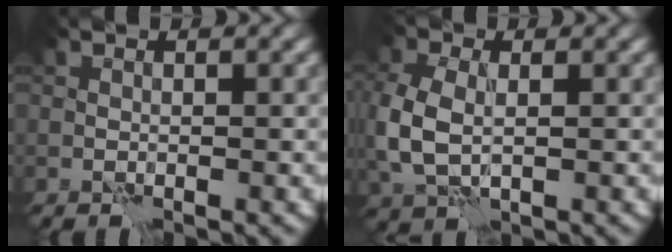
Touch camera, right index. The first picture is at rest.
{"total": 4.9, "force": [0.2, 3.3, 3.6], "torque": [-0.102, -0.007, 0.003]}